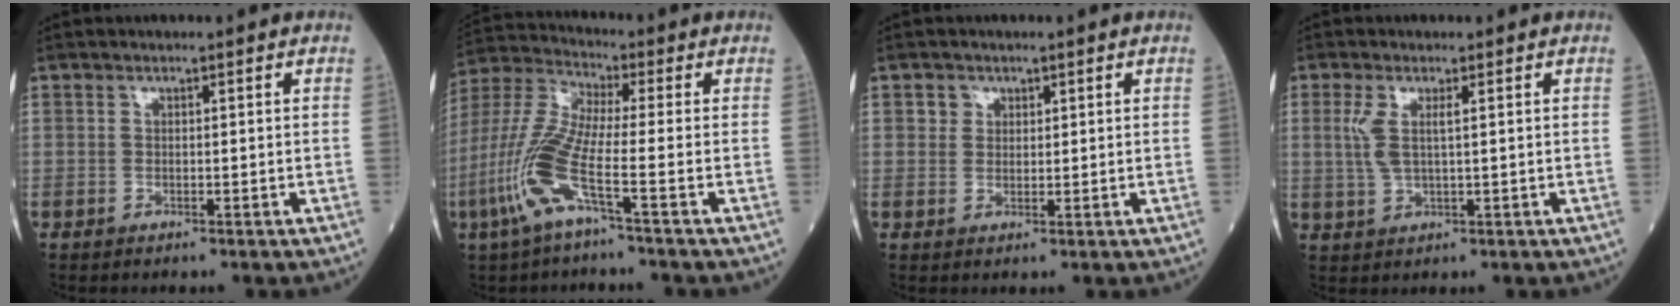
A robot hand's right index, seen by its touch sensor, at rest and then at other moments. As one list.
[{"total": 10.9, "force": [-4.3, 0.3, 10.0], "torque": [-0.233, -0.001, -0.096]}, {"total": 1.8, "force": [0.9, 1.6, 0.2], "torque": [0.005, 0.002, 0.009]}, {"total": 3.7, "force": [0.9, 0.8, 3.5], "torque": [-0.087, 0.005, 0.022]}]